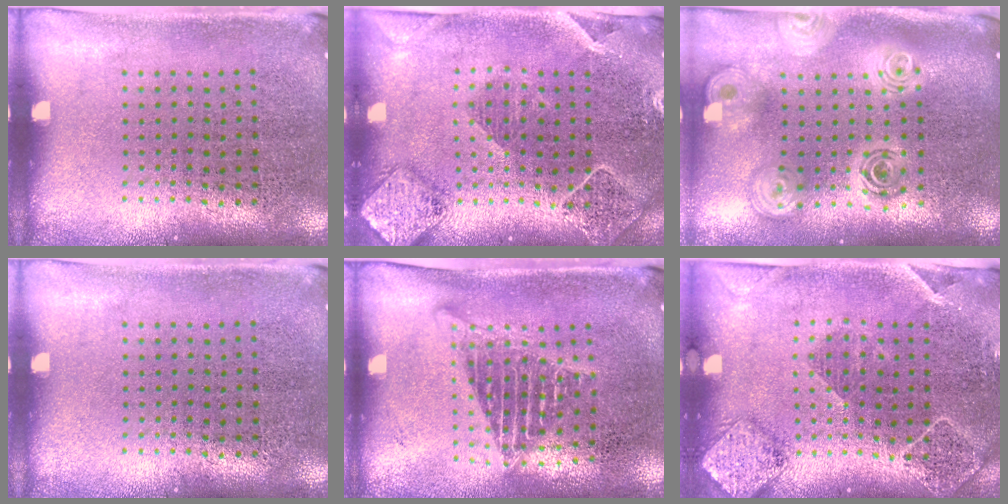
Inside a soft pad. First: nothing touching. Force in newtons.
{"total": 2.3, "press": 2.1, "slide": 0.9}
{"total": 2.5, "press": 1.9, "slide": 1.6}
{"total": 0.0}
{"total": 1.6, "press": 1.3, "slide": 0.9}
{"total": 1.8, "press": 1.7, "slide": 0.5}